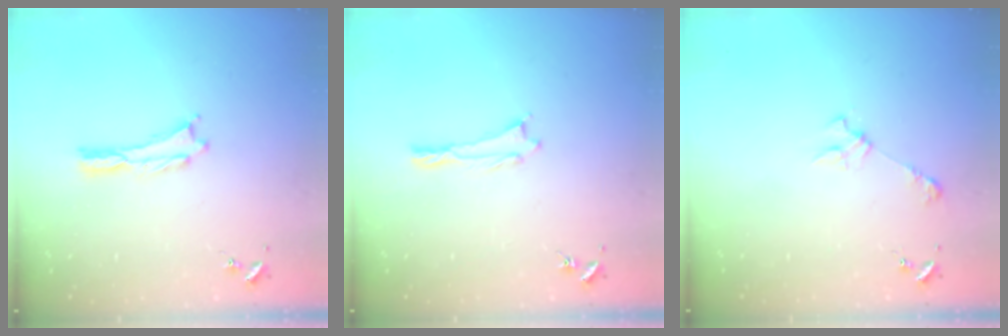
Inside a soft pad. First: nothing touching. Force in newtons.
{"total": 0.5, "press": 0.5, "slide": 0.2}
{"total": 2.4, "press": 2.4, "slide": 0.3}